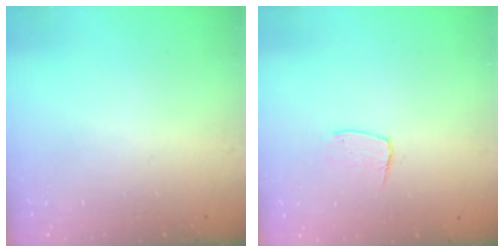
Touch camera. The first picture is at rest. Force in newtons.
{"total": 4.7, "press": 4.7, "slide": 0.3}